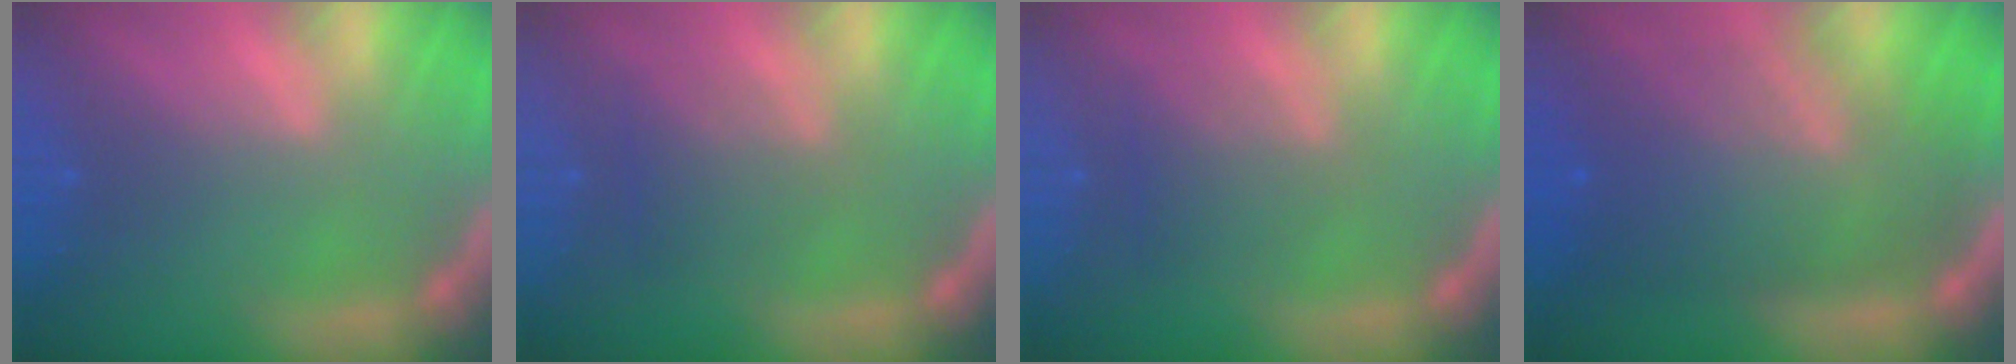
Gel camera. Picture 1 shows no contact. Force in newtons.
{"total": 3.0}
{"total": 3.0}
{"total": 10.0}